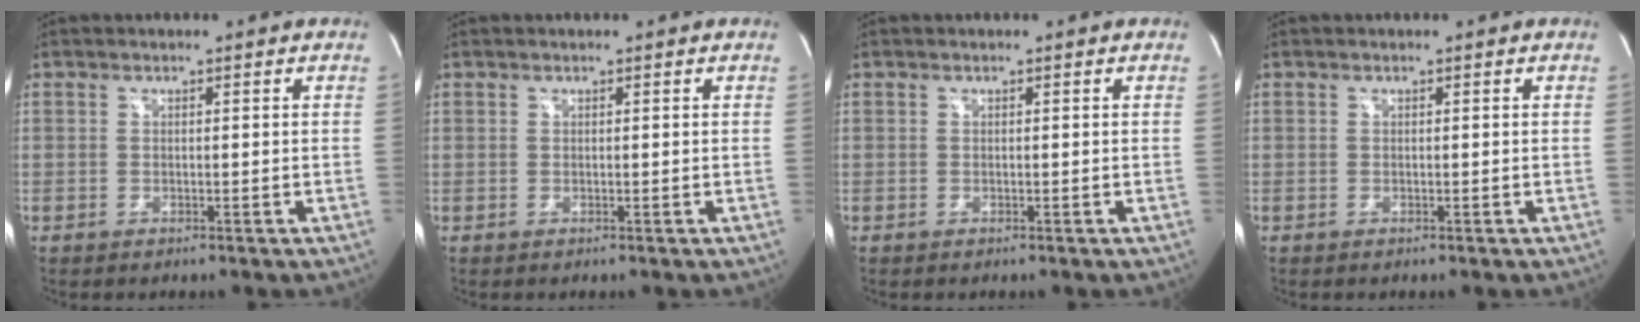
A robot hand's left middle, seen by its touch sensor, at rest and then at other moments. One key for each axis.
{"total": 0.0}
{"total": 0.0}
{"total": 0.0}